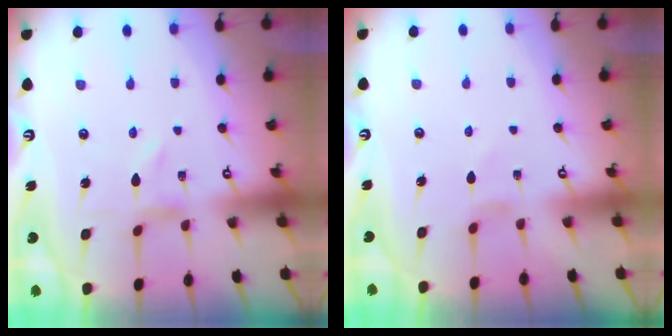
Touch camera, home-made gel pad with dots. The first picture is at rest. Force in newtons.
{"total": 1.2, "press": 1.2, "slide": 0.3}